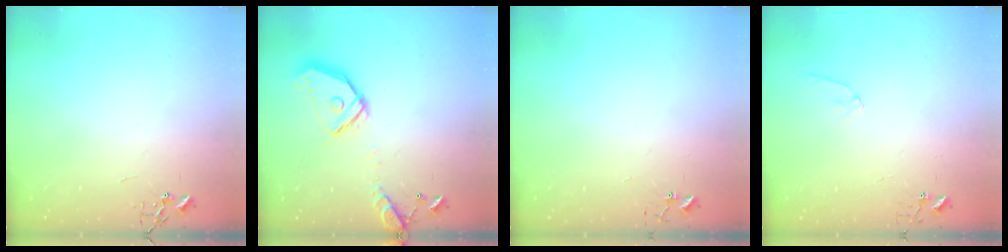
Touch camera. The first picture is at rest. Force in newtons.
{"total": 16.6, "press": 16.4, "slide": 2.8}
{"total": 3.5, "press": 3.4, "slide": 0.4}
{"total": 6.5, "press": 6.5, "slide": 0.6}